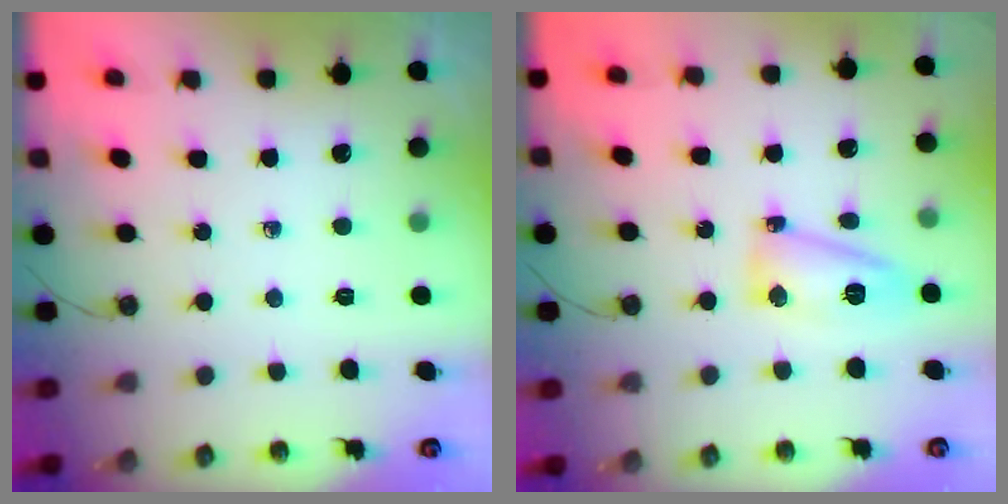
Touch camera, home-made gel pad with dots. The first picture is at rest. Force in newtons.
{"total": 9.4, "press": 9.2, "slide": 2.0}